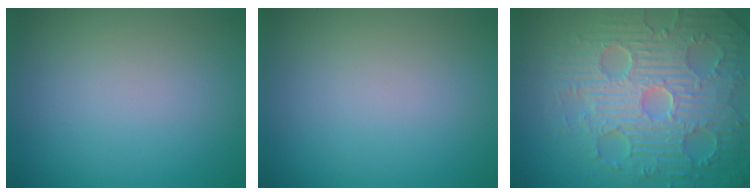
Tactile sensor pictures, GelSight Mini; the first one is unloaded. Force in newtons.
{"total": 0.0}
{"total": 9.6, "press": 6.7, "slide": 6.9}